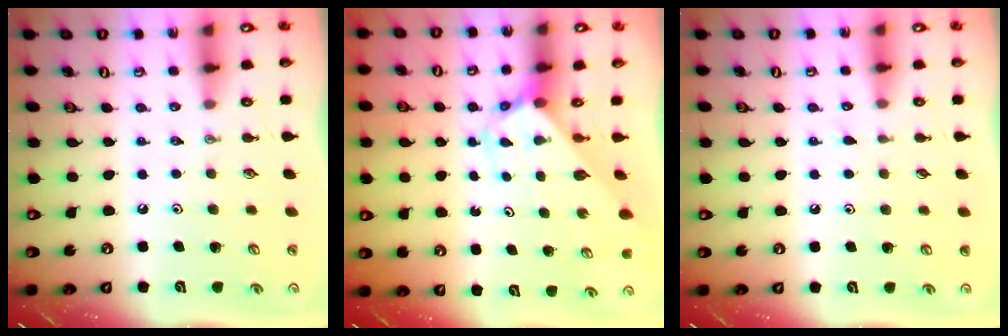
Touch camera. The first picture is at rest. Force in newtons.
{"total": 2.7, "press": 2.7, "slide": 0.2}
{"total": 4.9, "press": 4.9, "slide": 0.4}